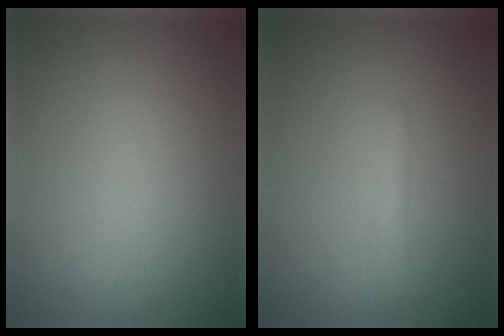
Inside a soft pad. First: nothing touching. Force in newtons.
{"total": 1.3, "press": 1.3, "slide": 0.1}